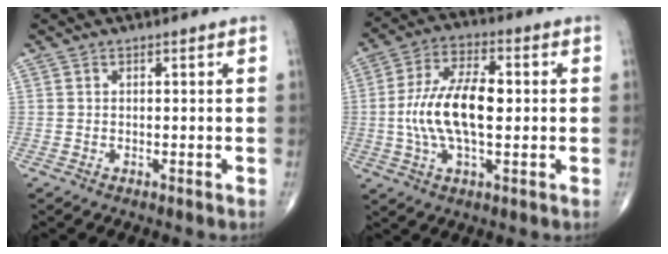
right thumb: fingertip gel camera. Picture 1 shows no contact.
{"total": 13.7, "force": [-0.1, 6.4, 12.2], "torque": [-0.236, 0.016, -0.006]}